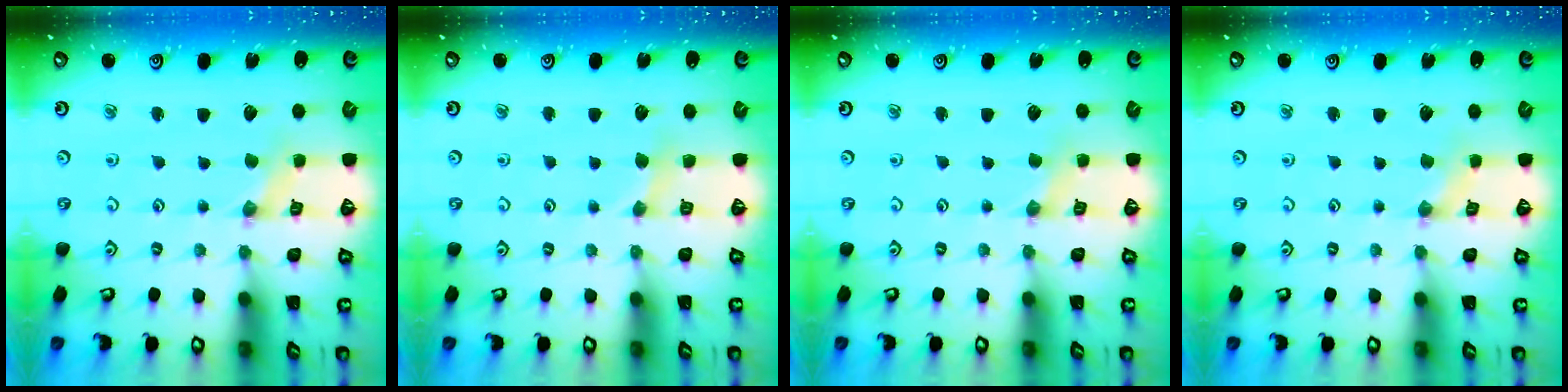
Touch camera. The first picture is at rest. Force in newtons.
{"total": 3.5, "press": 3.4, "slide": 0.3}
{"total": 0.7, "press": 0.7, "slide": 0.2}
{"total": 0.9, "press": 0.9, "slide": 0.2}